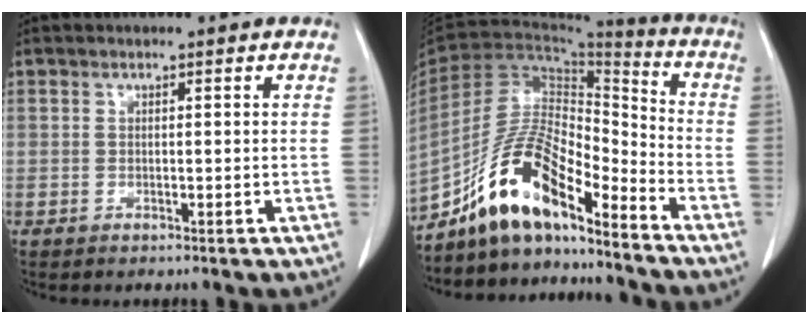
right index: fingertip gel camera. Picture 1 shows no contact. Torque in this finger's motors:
{"motor_torque": [1.10, -1.04, 0.98, 0.21]}